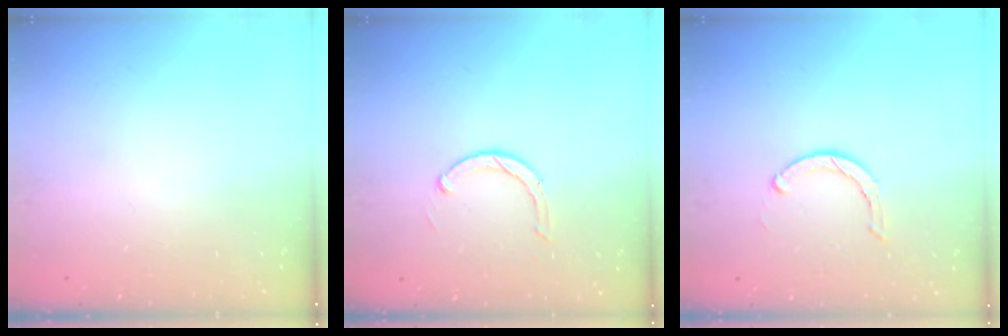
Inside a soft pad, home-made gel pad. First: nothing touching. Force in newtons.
{"total": 2.9, "press": 2.9, "slide": 0.4}
{"total": 3.5, "press": 3.4, "slide": 0.5}